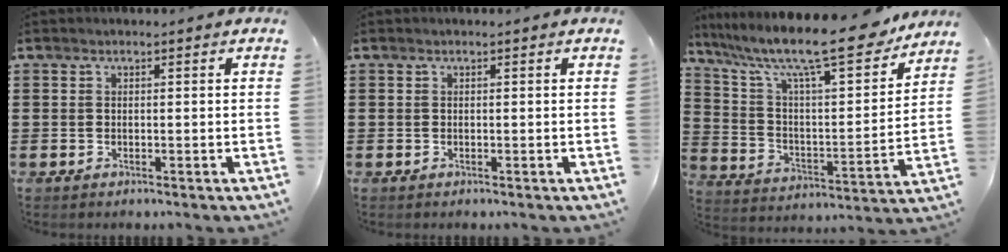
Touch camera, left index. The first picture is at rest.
{"total": 0.0}
{"total": 14.4, "force": [11.7, 2.0, 8.1], "torque": [-0.175, -0.078, 0.192]}